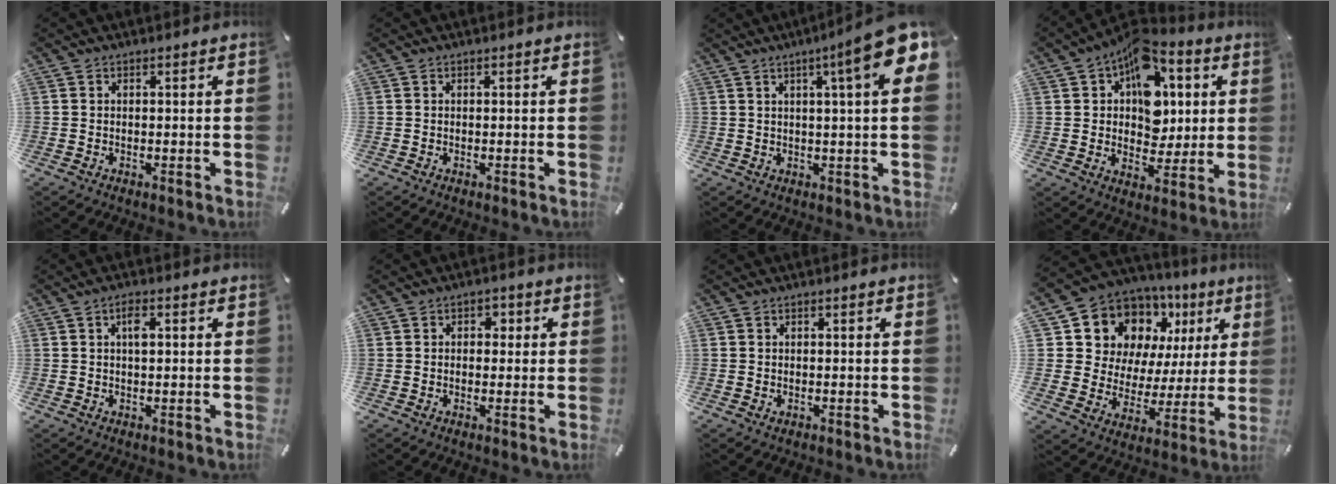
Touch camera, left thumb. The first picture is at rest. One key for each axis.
{"total": 0.0}
{"total": 12.6, "fx": 5.7, "fy": 0.9, "fz": 11.2, "tx": -0.169, "ty": -0.029, "tz": 0.085}
{"total": 15.1, "fx": 5.8, "fy": 11.0, "fz": 8.7, "tx": -0.130, "ty": -0.037, "tz": 0.107}
{"total": 3.0, "fx": 0.9, "fy": 1.1, "fz": 2.6, "tx": -0.047, "ty": 0.005, "tz": 0.010}
{"total": 2.5, "fx": -0.1, "fy": 2.0, "fz": 1.5, "tx": -0.014, "ty": 0.003, "tz": -0.010}
{"total": 0.5, "fx": -0.1, "fy": 0.5, "fz": 0.3, "tx": -0.004, "ty": 0.001, "tz": -0.003}
{"total": 13.3, "fx": 7.8, "fy": 9.9, "fz": 4.3, "tx": -0.076, "ty": -0.069, "tz": 0.142}